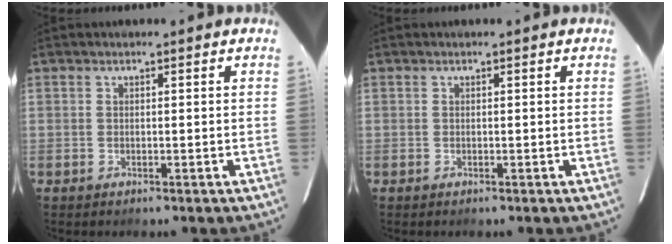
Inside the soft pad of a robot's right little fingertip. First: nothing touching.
{"total": 0.0}